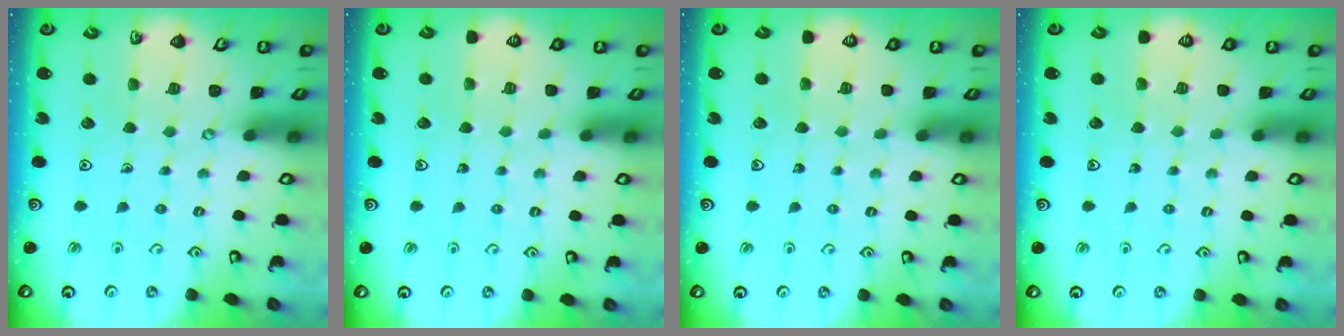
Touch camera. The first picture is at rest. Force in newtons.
{"total": 0.0}
{"total": 0.0}
{"total": 0.0}